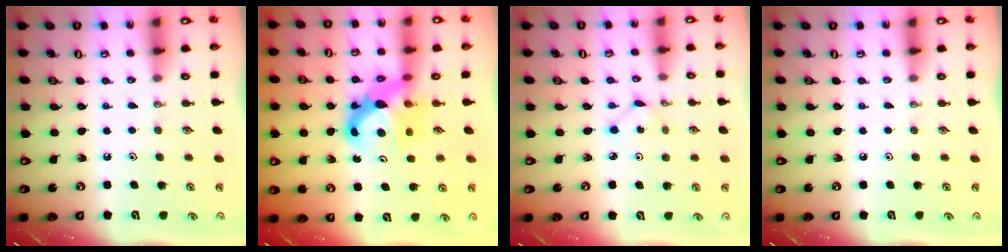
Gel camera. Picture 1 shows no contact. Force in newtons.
{"total": 8.7, "press": 8.7, "slide": 0.7}
{"total": 2.2, "press": 2.2, "slide": 0.3}
{"total": 0.0}